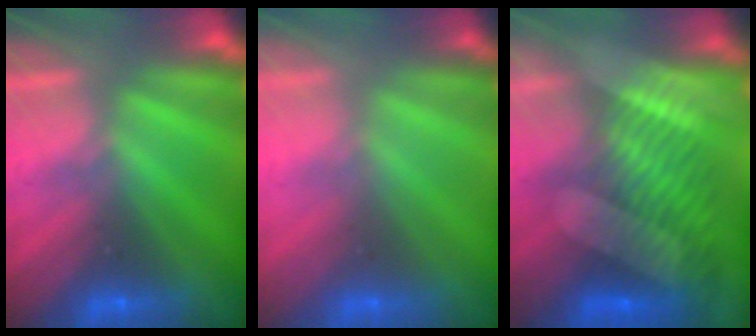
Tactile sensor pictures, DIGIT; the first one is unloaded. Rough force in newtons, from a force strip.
{"total": 2.9}
{"total": 7.3}